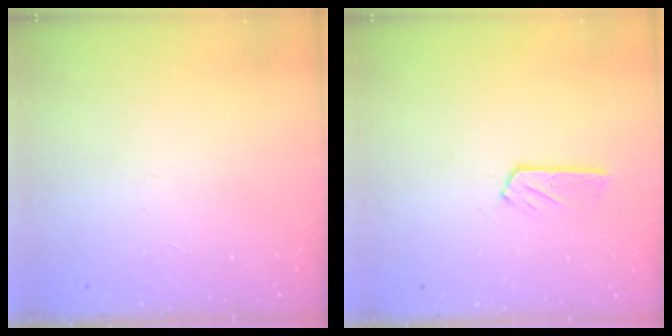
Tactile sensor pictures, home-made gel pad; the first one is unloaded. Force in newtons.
{"total": 4.8, "press": 4.8, "slide": 0.4}